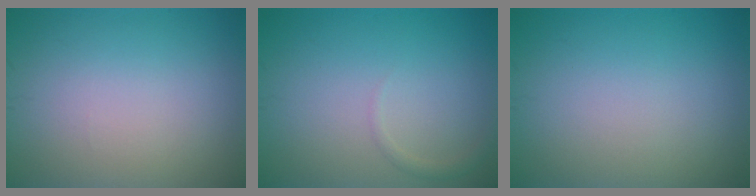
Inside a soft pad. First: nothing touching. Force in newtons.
{"total": 0.8, "press": 0.8, "slide": 0.1}
{"total": 0.0}